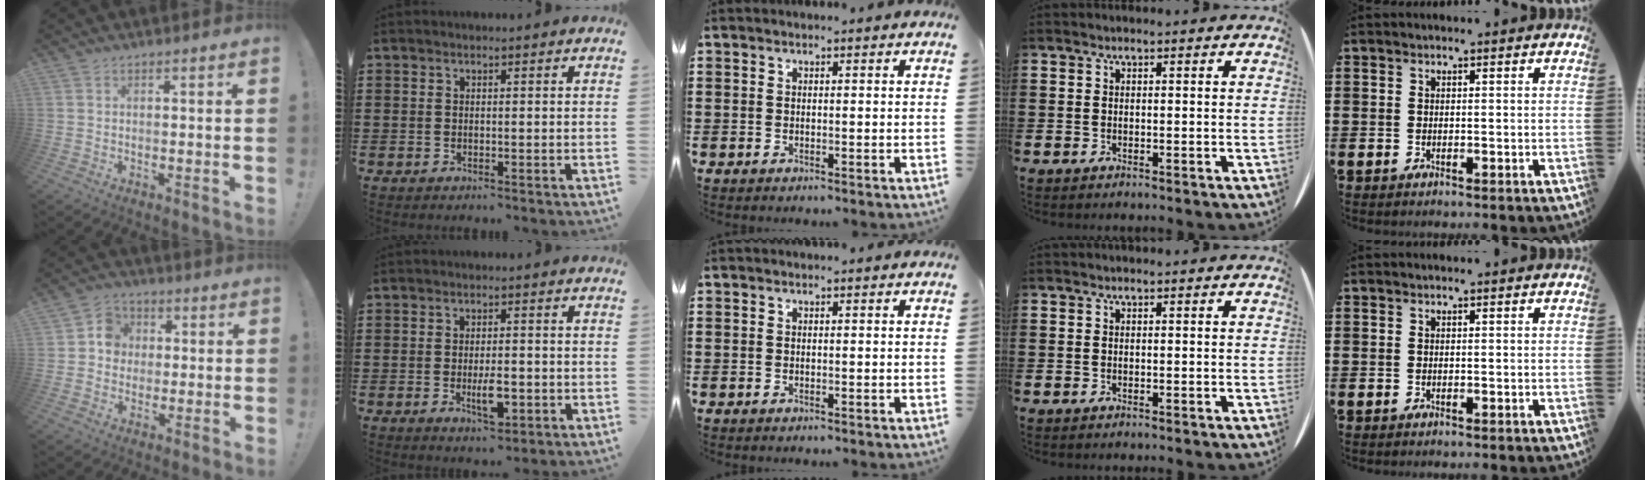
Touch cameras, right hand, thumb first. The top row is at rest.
{"thumb": {"total": 7.2, "force": [0.5, 6.7, 2.4], "torque": [-0.035, 0.007, 0.013]}, "index": {"total": 4.7, "force": [-1.4, 1.8, 4.1], "torque": [-0.074, 0.003, -0.024]}}